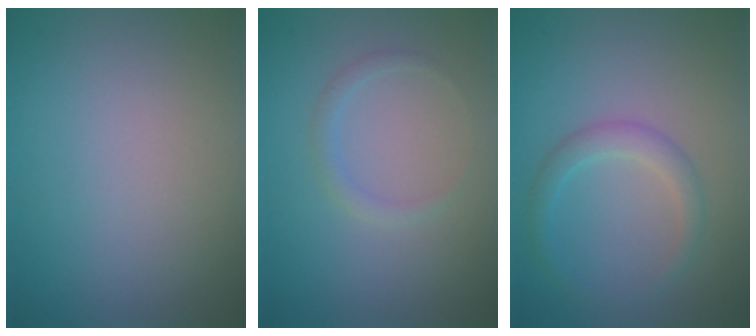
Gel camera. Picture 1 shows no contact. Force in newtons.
{"total": 1.1, "press": 1.1, "slide": 0.1}
{"total": 2.1, "press": 2.1, "slide": 0.1}